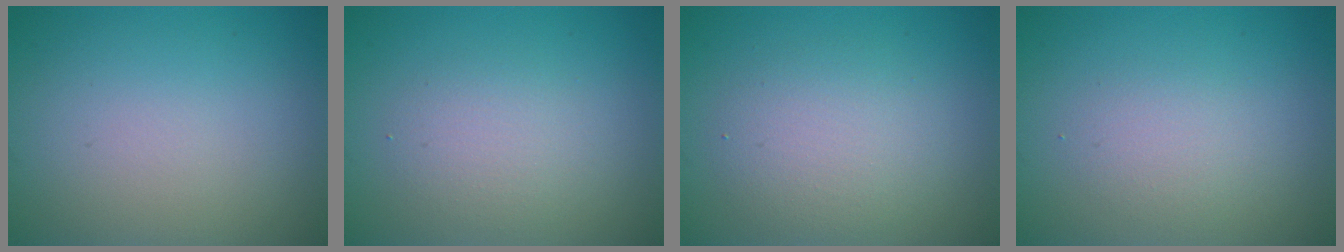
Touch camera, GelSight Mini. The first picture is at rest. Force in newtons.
{"total": 2.4, "press": 2.4, "slide": 0.1}
{"total": 3.5, "press": 3.5, "slide": 0.2}
{"total": 1.8, "press": 1.8, "slide": 0.1}